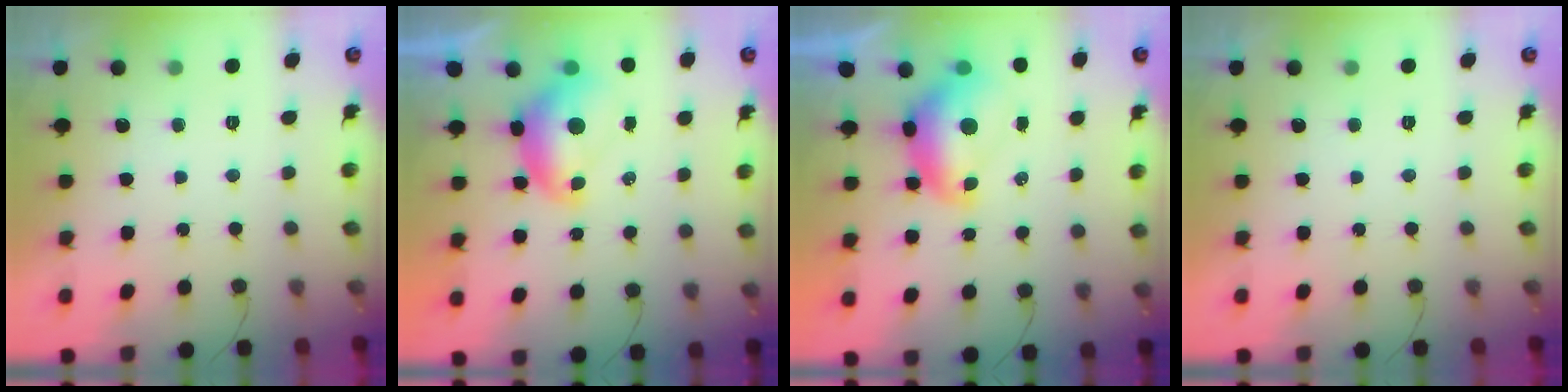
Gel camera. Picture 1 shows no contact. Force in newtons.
{"total": 8.5, "press": 8.4, "slide": 0.8}
{"total": 9.1, "press": 9.0, "slide": 1.0}
{"total": 0.0}